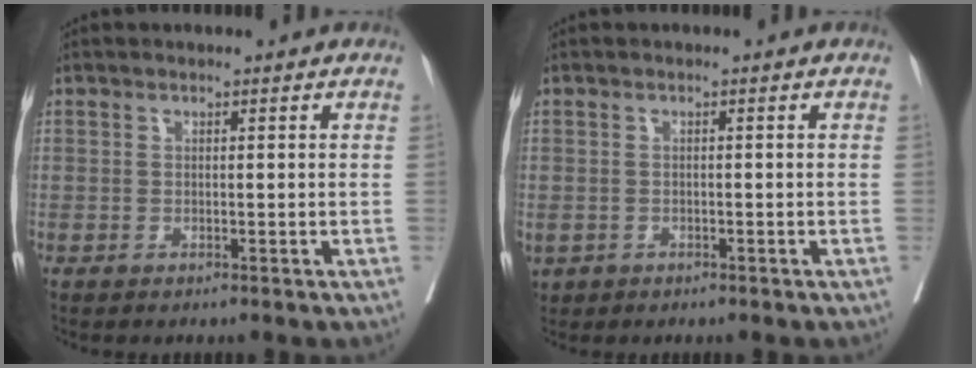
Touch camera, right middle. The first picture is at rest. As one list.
[{"total": 3.1, "force": [-1.4, 2.5, 1.2], "torque": [-0.038, -0.001, -0.015]}]